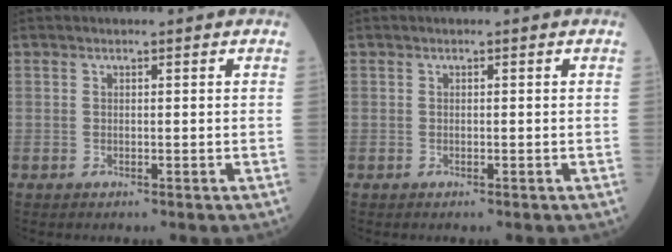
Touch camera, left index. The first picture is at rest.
{"total": 0.0}